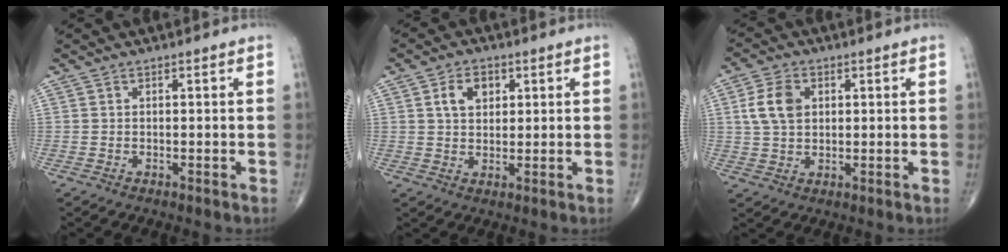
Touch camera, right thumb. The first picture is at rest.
{"total": 5.7, "force": [1.6, 4.4, 3.3], "torque": [-0.030, 0.002, 0.022]}
{"total": 6.7, "force": [1.6, 4.6, 4.6], "torque": [-0.084, 0.000, 0.028]}